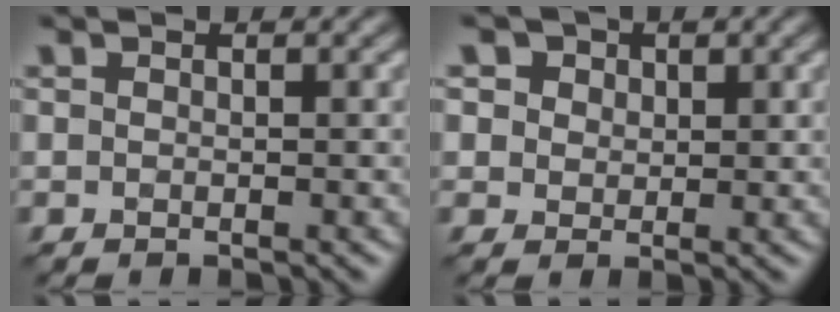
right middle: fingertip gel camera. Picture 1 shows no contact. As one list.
[{"total": 5.3, "force": [2.8, 4.0, 2.0], "torque": [-0.042, 0.013, 0.028]}]